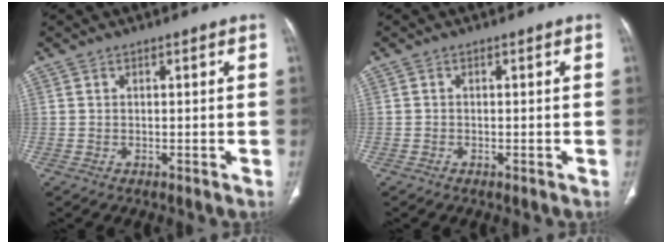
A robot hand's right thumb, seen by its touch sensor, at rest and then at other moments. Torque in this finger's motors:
{"motor_torque": [3.32, 1.69, 0.03, -0.48, -0.02]}